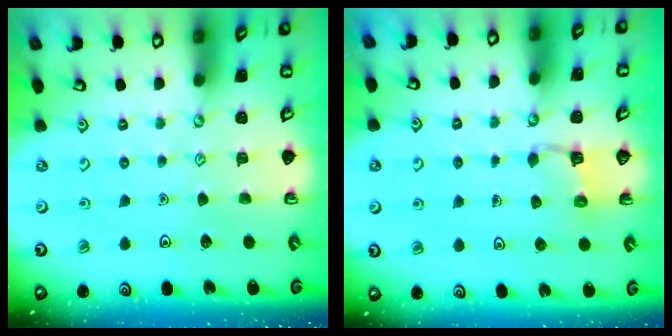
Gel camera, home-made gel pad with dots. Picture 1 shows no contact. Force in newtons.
{"total": 3.0, "press": 3.0, "slide": 0.6}